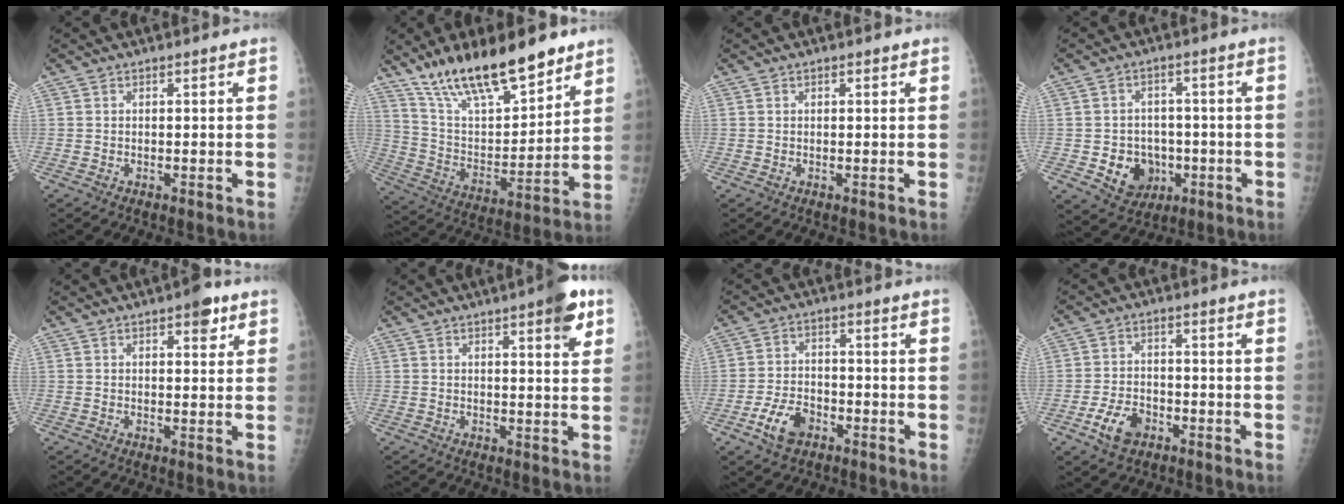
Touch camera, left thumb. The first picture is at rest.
{"total": 21.5, "force": [15.6, 7.1, 13.0], "torque": [-0.185, -0.068, 0.276]}
{"total": 0.7, "force": [0.4, 0.4, 0.4], "torque": [-0.003, -0.001, 0.004]}
{"total": 8.8, "force": [-2.3, 7.5, 4.1], "torque": [-0.030, 0.011, -0.026]}
{"total": 4.4, "force": [2.5, 1.8, 3.1], "torque": [-0.027, -0.008, 0.029]}
{"total": 7.1, "force": [3.7, 1.8, 5.7], "torque": [-0.064, -0.012, 0.043]}
{"total": 7.1, "force": [-3.6, 4.5, 4.2], "torque": [-0.073, 0.019, -0.064]}
{"total": 6.6, "force": [-3.3, 4.3, 3.9], "torque": [-0.066, 0.016, -0.057]}